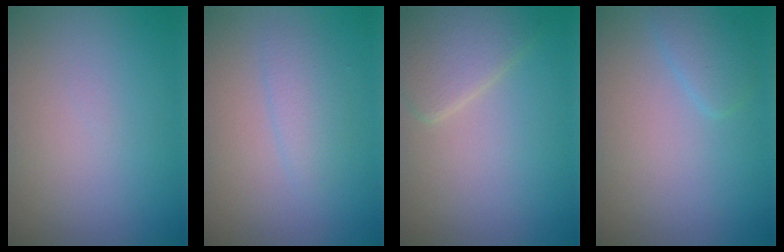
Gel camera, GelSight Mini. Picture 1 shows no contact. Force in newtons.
{"total": 1.8, "press": 1.8, "slide": 0.1}
{"total": 3.5, "press": 3.5, "slide": 0.1}
{"total": 1.6, "press": 1.6, "slide": 0.2}